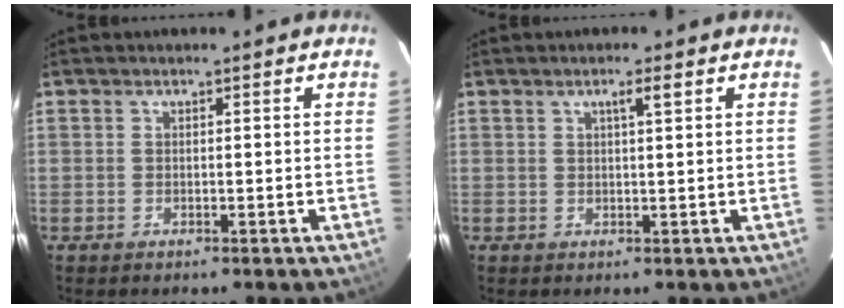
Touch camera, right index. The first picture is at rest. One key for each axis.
{"total": 1.9, "fx": 0.9, "fy": 0.0, "fz": 1.7, "tx": -0.028, "ty": 0.005, "tz": 0.017}